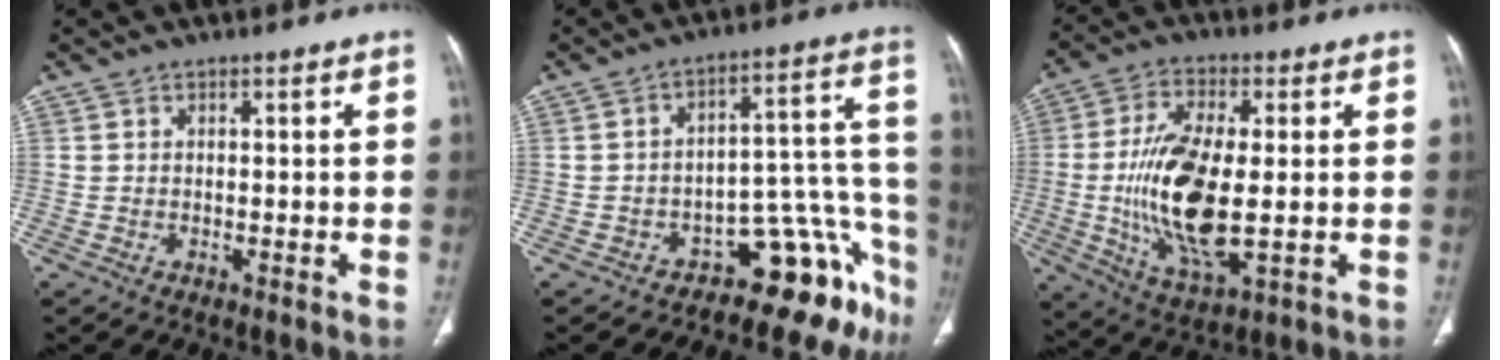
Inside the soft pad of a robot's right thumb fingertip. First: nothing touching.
{"total": 13.4, "force": [-10.5, 5.7, 6.0], "torque": [0.007, 0.147, -0.146]}
{"total": 16.9, "force": [-1.0, 6.8, 15.4], "torque": [-0.306, -0.014, -0.011]}